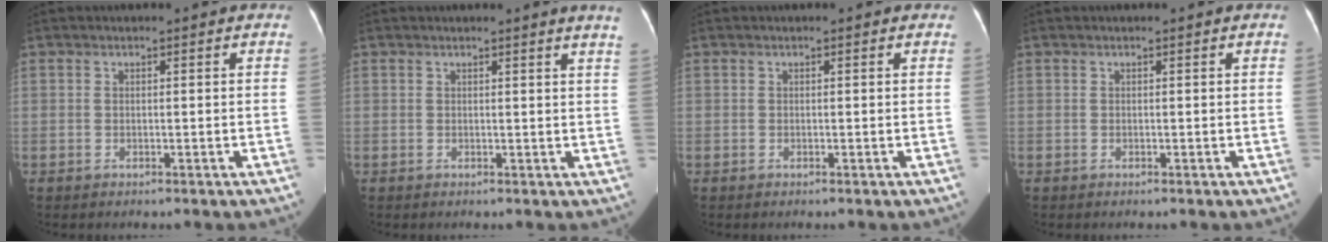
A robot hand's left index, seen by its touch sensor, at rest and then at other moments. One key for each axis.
{"total": 3.2, "fx": 2.7, "fy": -0.7, "fz": 1.4, "tx": -0.019, "ty": -0.013, "tz": 0.015}
{"total": 0.0}
{"total": 0.0}